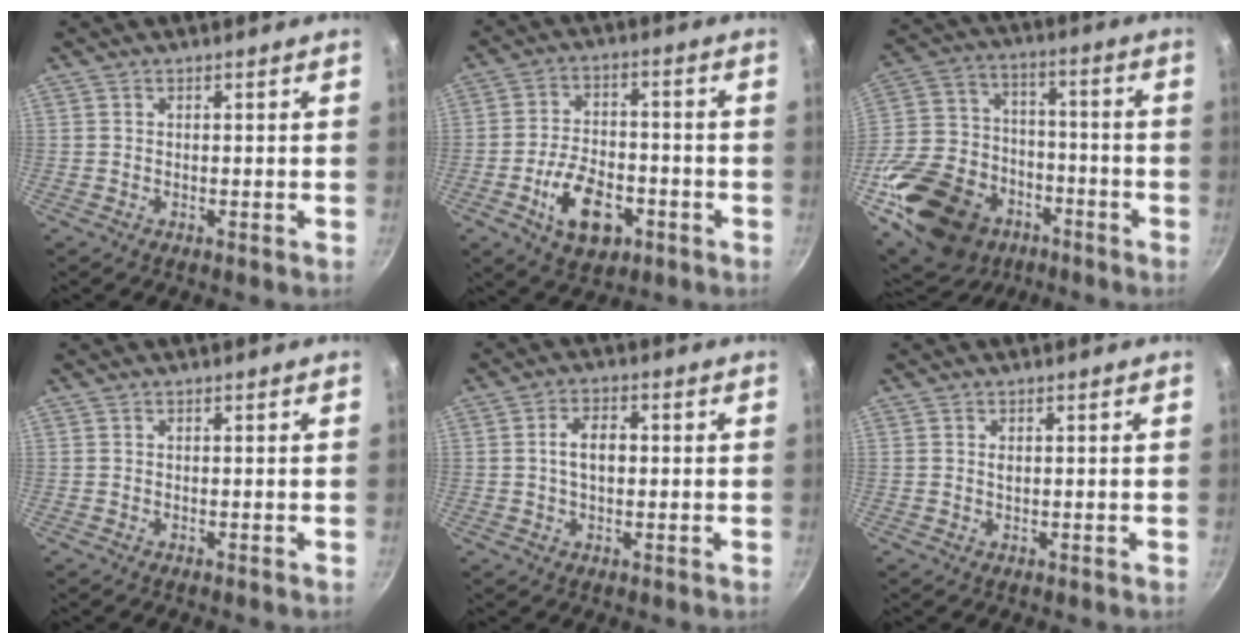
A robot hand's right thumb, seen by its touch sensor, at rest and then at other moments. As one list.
[{"total": 11.7, "force": [-4.7, 7.0, 8.1], "torque": [-0.120, 0.027, -0.075]}, {"total": 28.9, "force": [-13.6, 21.0, 14.5], "torque": [-0.286, 0.062, -0.216]}, {"total": 0.0}, {"total": 5.5, "force": [0.3, 3.3, 4.4], "torque": [-0.067, 0.015, -0.001]}, {"total": 0.9, "force": [0.2, 0.5, 0.7], "torque": [-0.010, 0.001, 0.003]}]